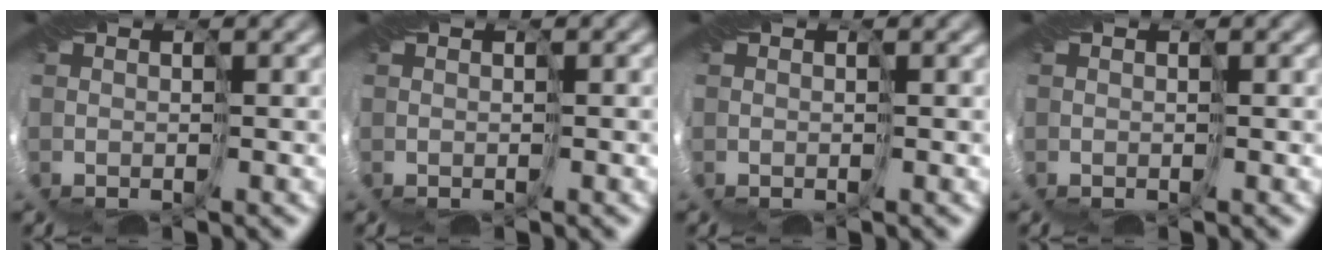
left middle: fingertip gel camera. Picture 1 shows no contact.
{"total": 0.0}
{"total": 0.0}
{"total": 0.0}